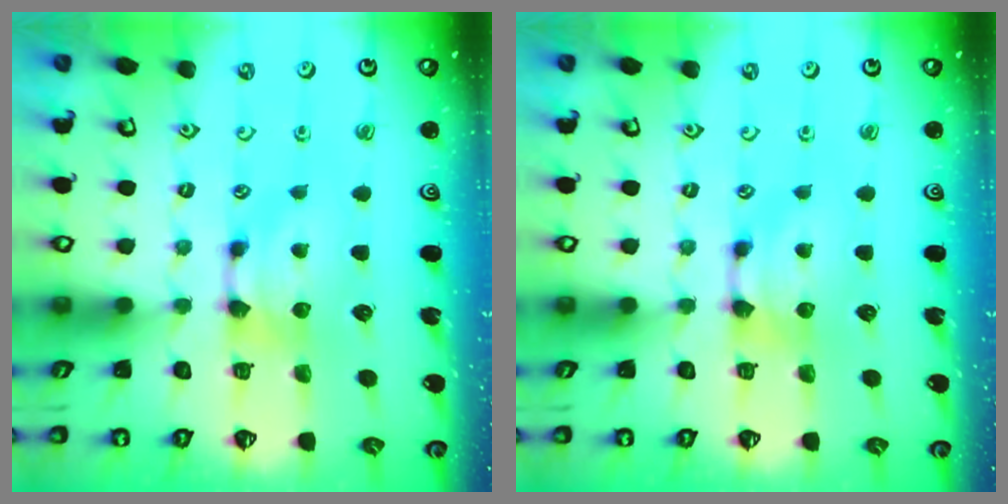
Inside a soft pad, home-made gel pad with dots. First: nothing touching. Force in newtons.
{"total": 0.0}